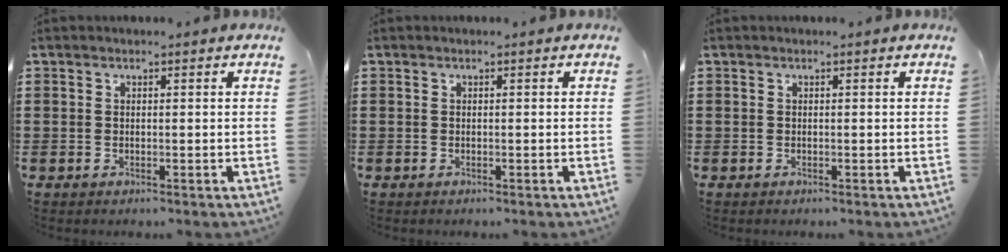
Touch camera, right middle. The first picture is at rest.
{"total": 0.0}
{"total": 0.0}